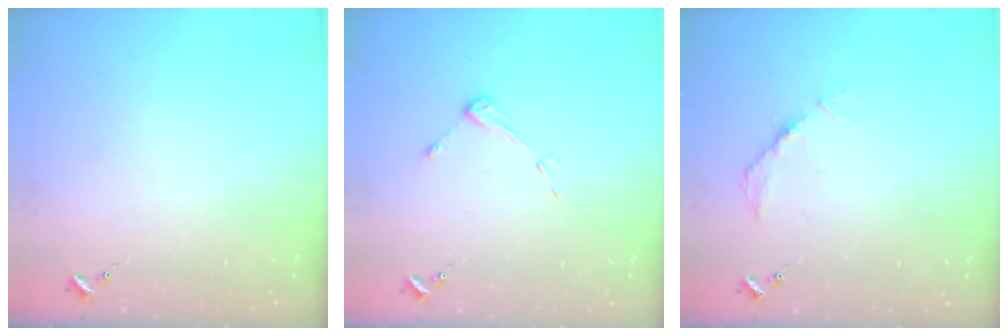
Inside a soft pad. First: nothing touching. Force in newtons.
{"total": 4.2, "press": 4.2, "slide": 0.6}
{"total": 3.6, "press": 3.6, "slide": 0.5}